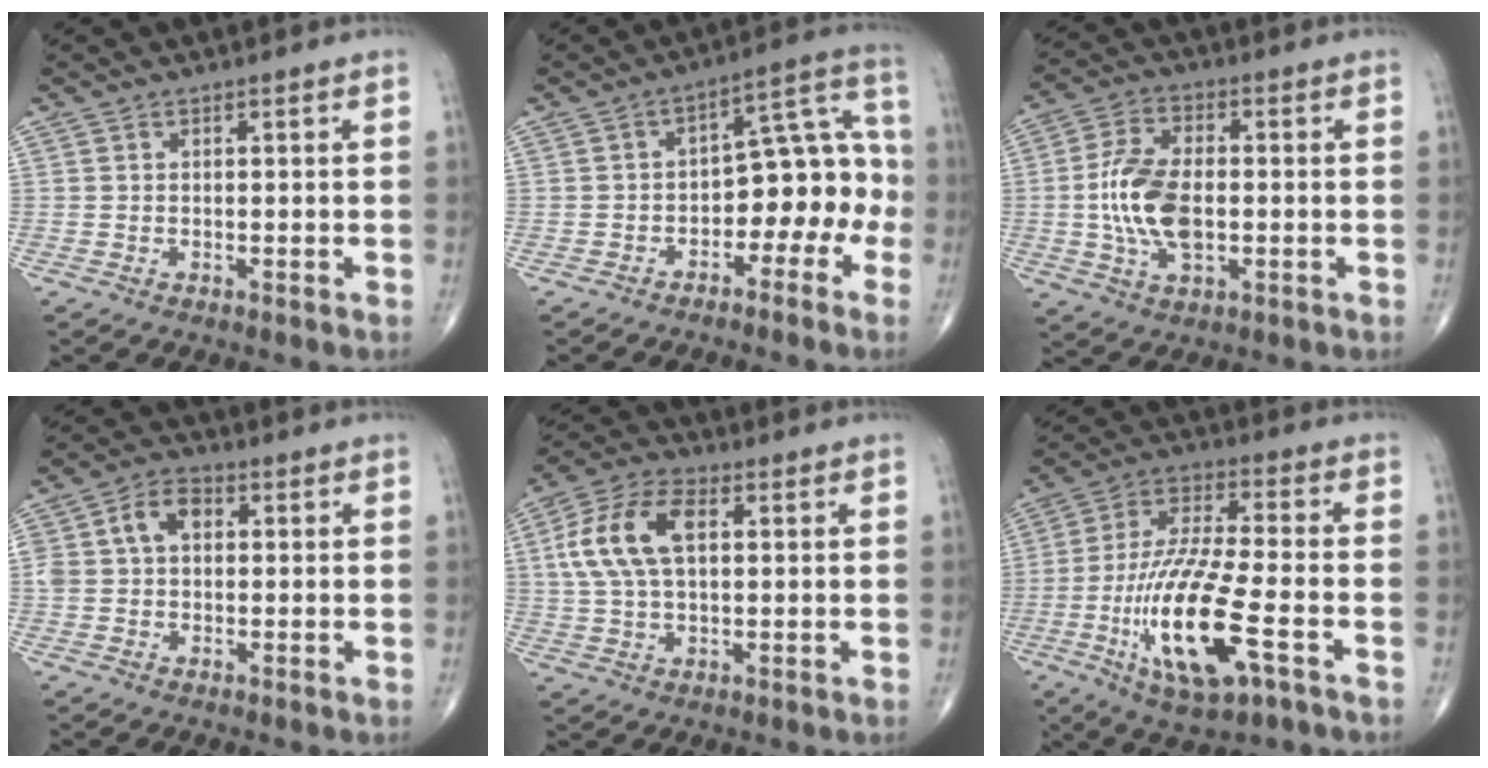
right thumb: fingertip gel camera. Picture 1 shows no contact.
{"total": 11.9, "force": [-4.1, 7.1, 8.6], "torque": [-0.070, 0.071, -0.062]}
{"total": 12.2, "force": [-0.9, 6.6, 10.2], "torque": [-0.201, 0.008, -0.016]}
{"total": 7.2, "force": [1.2, 5.1, 5.0], "torque": [-0.092, 0.027, 0.019]}
{"total": 12.6, "force": [2.6, 7.0, 10.2], "torque": [-0.205, 0.018, 0.047]}
{"total": 18.9, "force": [-6.3, 5.3, 17.0], "torque": [-0.351, 0.014, -0.105]}